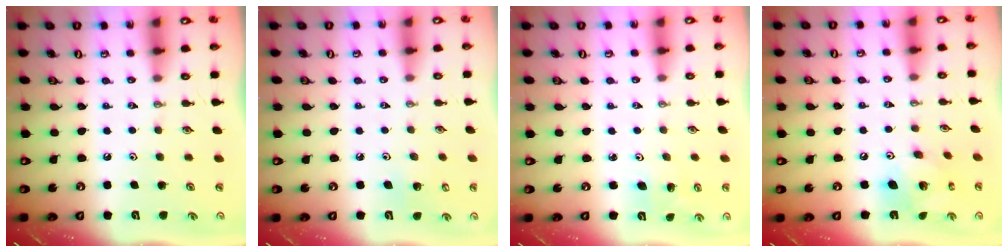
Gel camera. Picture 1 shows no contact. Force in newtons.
{"total": 4.6, "press": 4.5, "slide": 0.3}
{"total": 2.0, "press": 2.0, "slide": 0.2}
{"total": 12.9, "press": 12.9, "slide": 1.0}